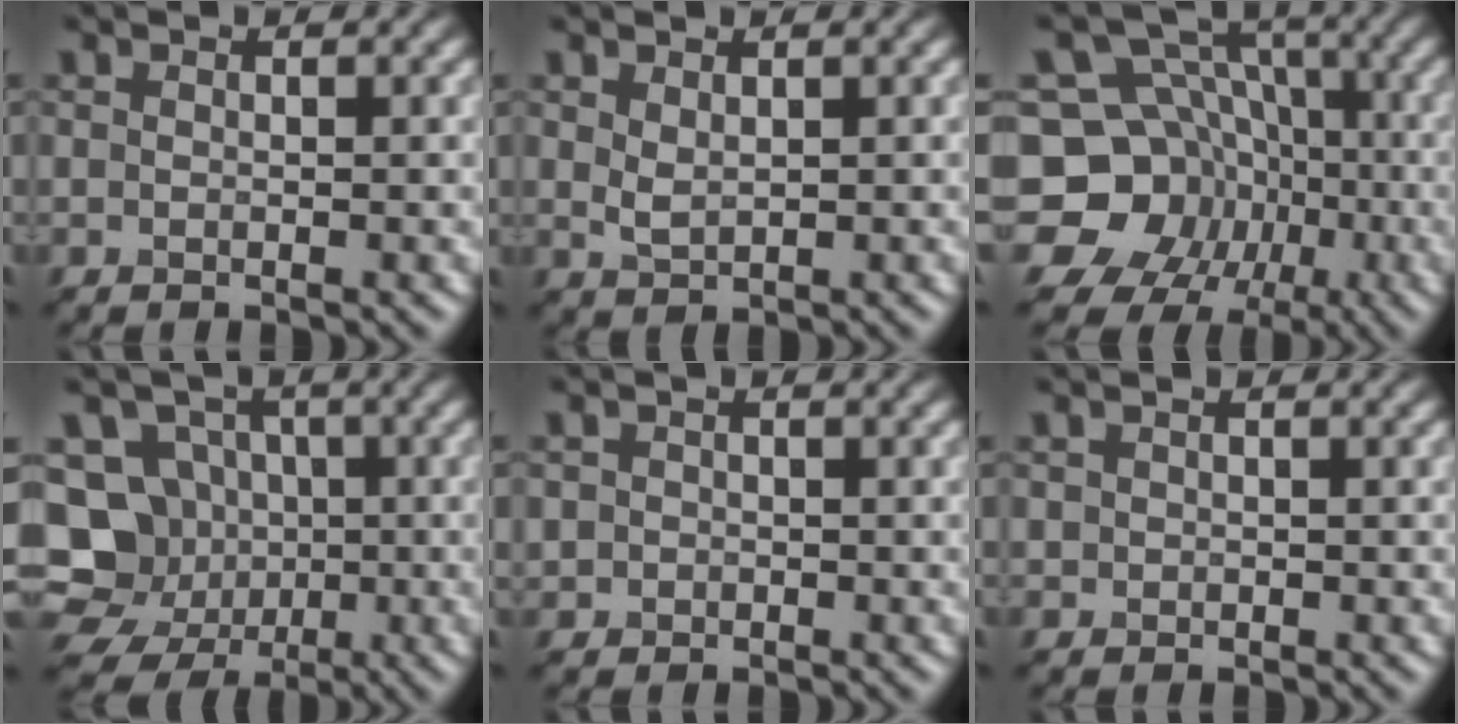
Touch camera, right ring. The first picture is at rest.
{"total": 1.1, "force": [0.7, 0.6, 0.5], "torque": [-0.017, 0.001, 0.021]}
{"total": 14.6, "force": [-5.4, 12.7, 4.7], "torque": [-0.117, -0.005, -0.104]}
{"total": 8.6, "force": [-2.0, 7.9, 2.6], "torque": [-0.031, 0.023, -0.065]}
{"total": 1.2, "force": [0.1, 1.2, -0.1], "torque": [0.008, 0.001, -0.003]}
{"total": 0.6, "force": [0.1, 0.6, -0.2], "torque": [0.005, 0.003, 0.000]}